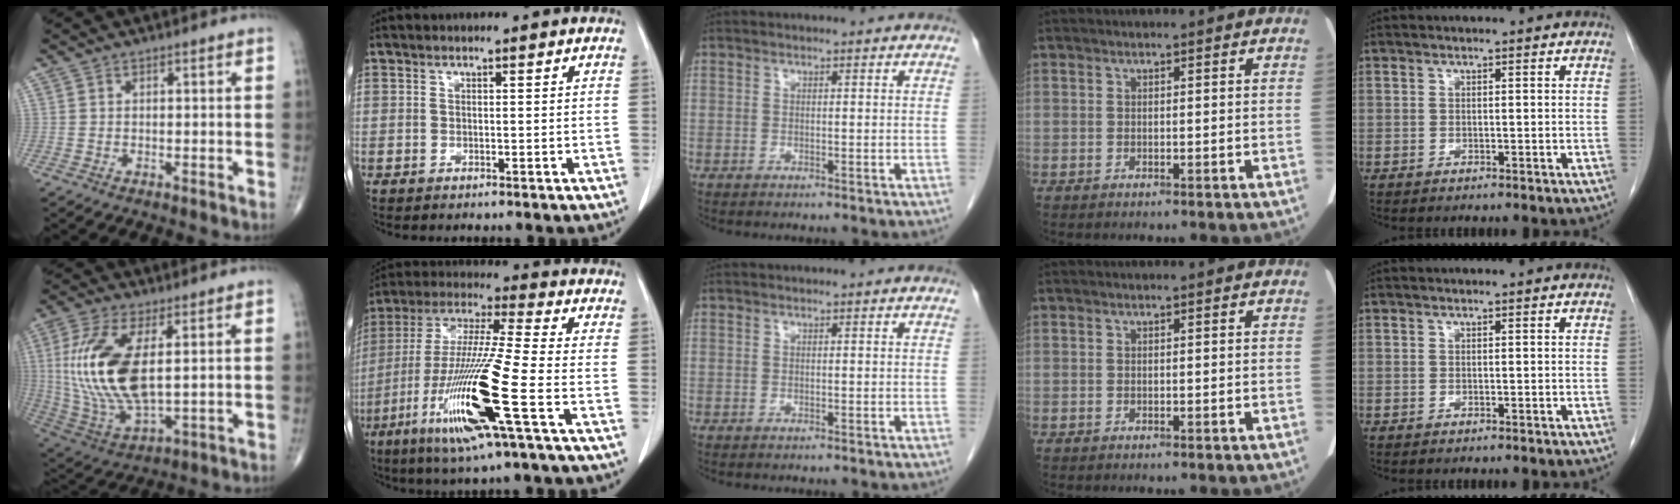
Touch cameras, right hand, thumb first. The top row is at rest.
{"thumb": {"total": 18.4, "force": [2.7, 8.0, 16.4], "torque": [-0.356, -0.018, 0.062]}, "index": {"total": 17.7, "force": [-6.8, -0.6, 16.3], "torque": [-0.346, -0.029, -0.135]}}